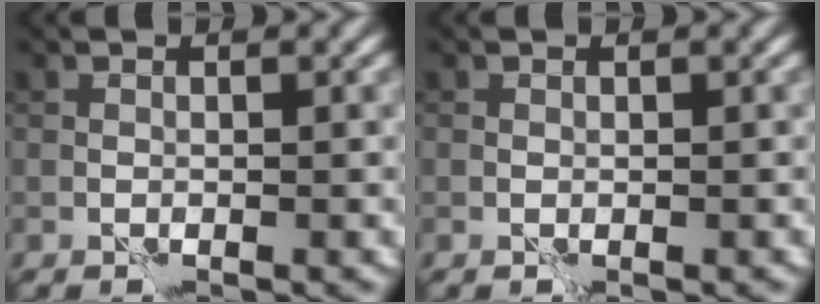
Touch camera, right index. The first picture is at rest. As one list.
[{"total": 0.0}]